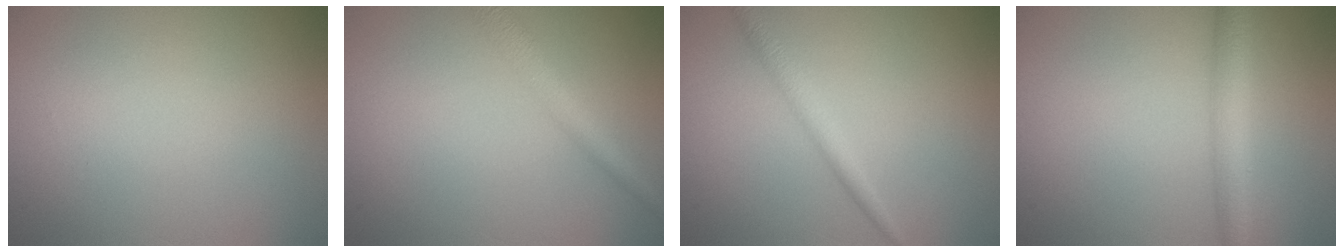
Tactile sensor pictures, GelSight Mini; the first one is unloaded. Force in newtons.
{"total": 2.8, "press": 2.8, "slide": 0.1}
{"total": 1.9, "press": 1.9, "slide": 0.1}
{"total": 3.1, "press": 3.1, "slide": 0.1}